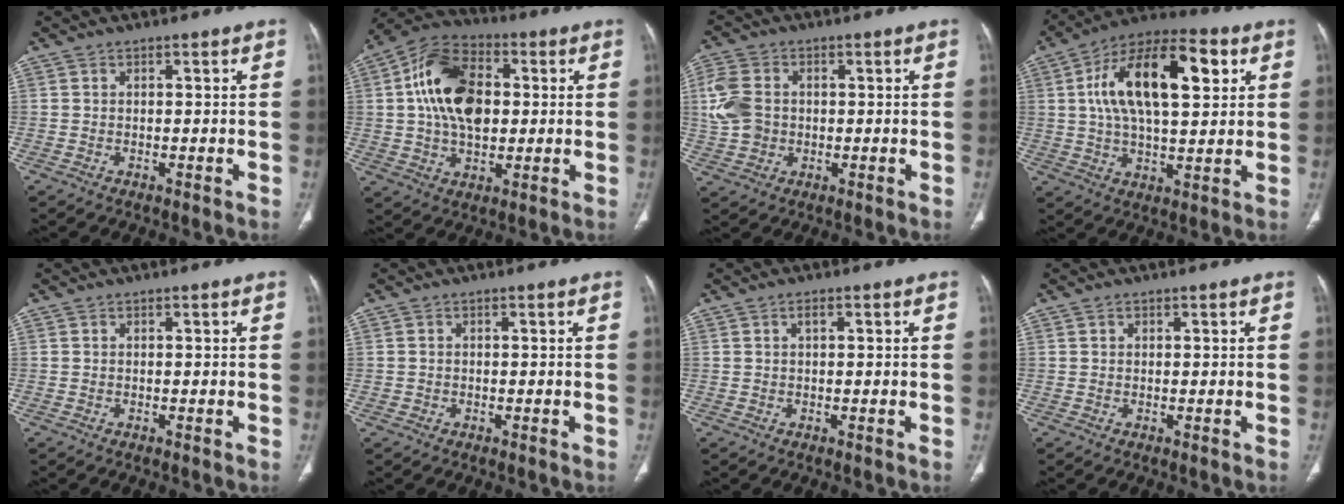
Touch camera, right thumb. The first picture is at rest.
{"total": 16.7, "force": [2.2, 10.5, 12.7], "torque": [-0.209, 0.016, 0.033]}
{"total": 8.4, "force": [0.6, 6.7, 5.1], "torque": [-0.109, 0.006, 0.010]}
{"total": 20.5, "force": [5.6, 9.4, 17.4], "torque": [-0.282, 0.014, 0.085]}
{"total": 0.0}
{"total": 0.6, "force": [-0.1, 0.6, 0.1], "torque": [0.001, 0.004, -0.003]}
{"total": 1.1, "force": [0.4, 0.5, 0.9], "torque": [-0.016, 0.003, 0.005]}
{"total": 0.6, "force": [0.3, 0.5, 0.2], "torque": [0.001, 0.000, 0.005]}